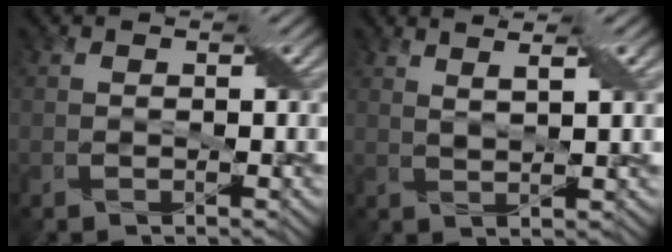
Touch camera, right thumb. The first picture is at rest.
{"total": 3.5, "force": [2.2, 0.4, 2.7], "torque": [-0.039, 0.002, 0.036]}